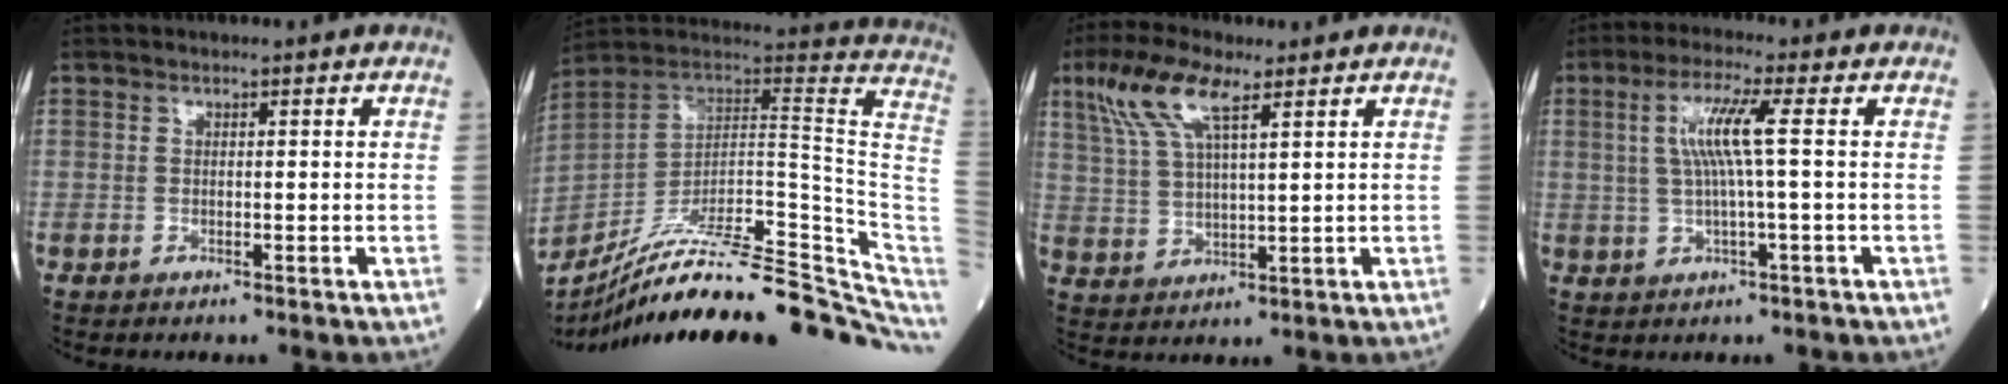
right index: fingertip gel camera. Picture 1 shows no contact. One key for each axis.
{"total": 29.5, "fx": -24.3, "fy": 3.5, "fz": 16.4, "tx": -0.140, "ty": 0.005, "tz": -0.352}
{"total": 9.0, "fx": 5.1, "fy": 1.9, "fz": 7.2, "tx": -0.162, "ty": 0.016, "tz": 0.107}
{"total": 6.5, "fx": 1.1, "fy": -0.6, "fz": 6.4, "tx": -0.131, "ty": 0.009, "tz": 0.024}